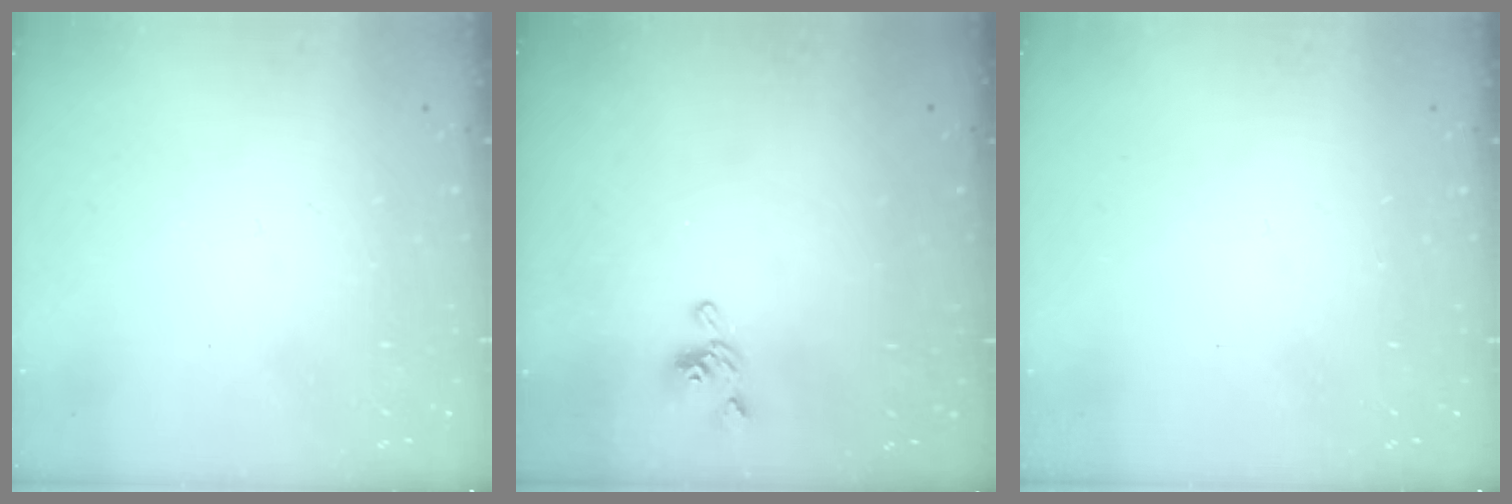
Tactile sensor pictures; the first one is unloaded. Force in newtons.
{"total": 5.5, "press": 5.5, "slide": 0.1}
{"total": 0.0}